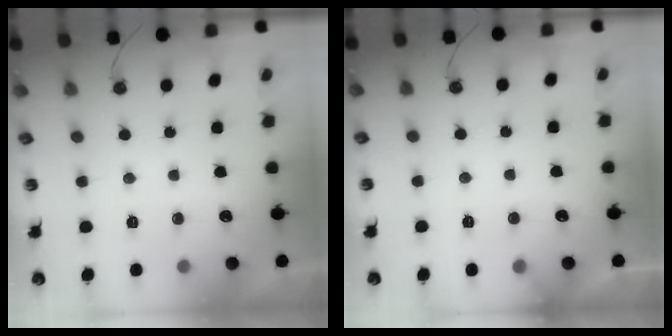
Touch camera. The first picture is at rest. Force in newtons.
{"total": 2.9, "press": 2.9, "slide": 0.2}